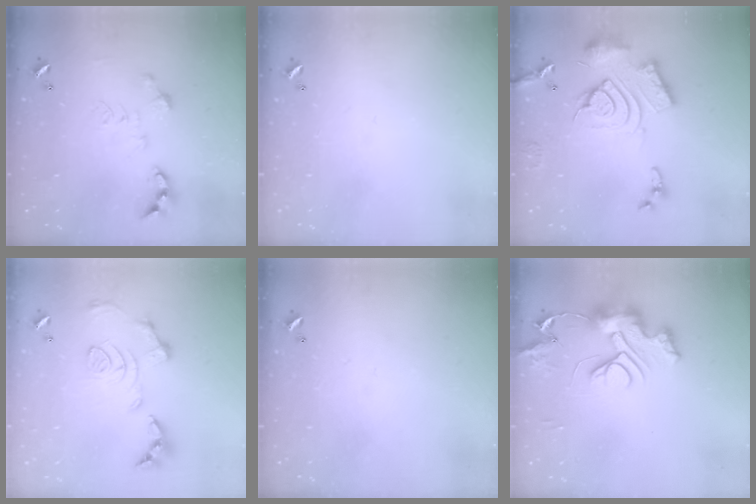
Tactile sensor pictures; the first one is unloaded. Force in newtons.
{"total": 0.0}
{"total": 19.5, "press": 19.4, "slide": 2.0}
{"total": 1.5, "press": 0.8, "slide": 1.3}
{"total": 0.0}
{"total": 13.0, "press": 13.0, "slide": 0.8}